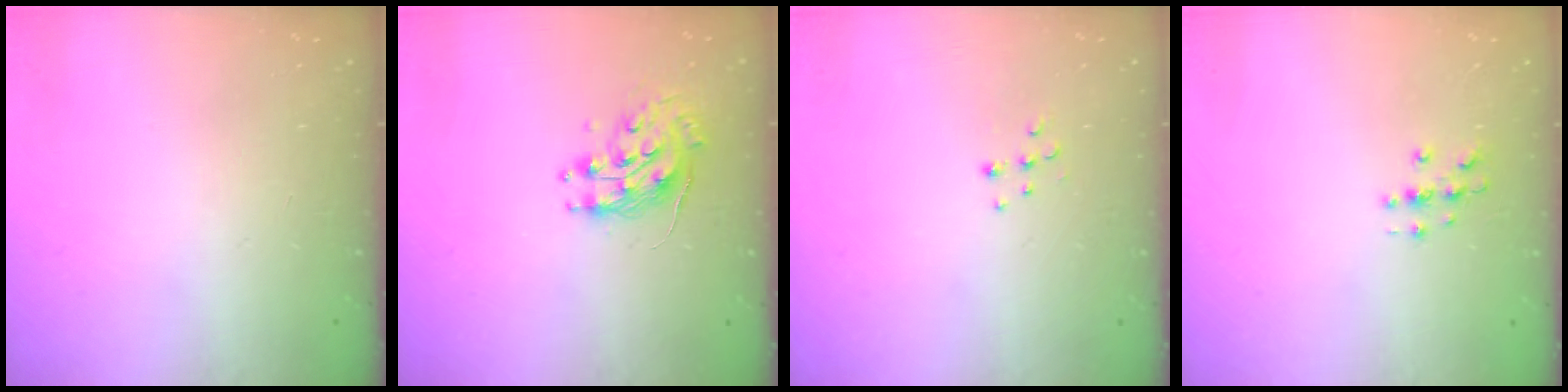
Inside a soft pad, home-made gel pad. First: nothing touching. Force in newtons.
{"total": 9.7, "press": 9.7, "slide": 0.8}
{"total": 6.7, "press": 6.7, "slide": 0.4}
{"total": 3.1, "press": 3.1, "slide": 0.3}